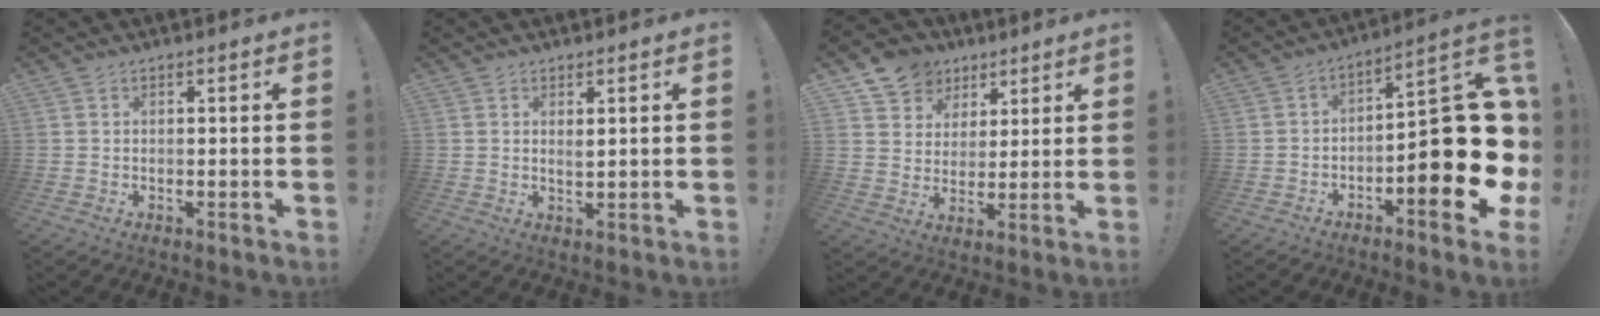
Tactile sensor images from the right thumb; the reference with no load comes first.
{"total": 1.9, "force": [0.9, 0.5, 1.6], "torque": [-0.017, -0.007, 0.012]}
{"total": 10.1, "force": [5.8, 8.1, 1.7], "torque": [-0.022, -0.042, 0.117]}
{"total": 18.0, "force": [-4.6, 6.0, 16.4], "torque": [-0.215, 0.025, -0.068]}